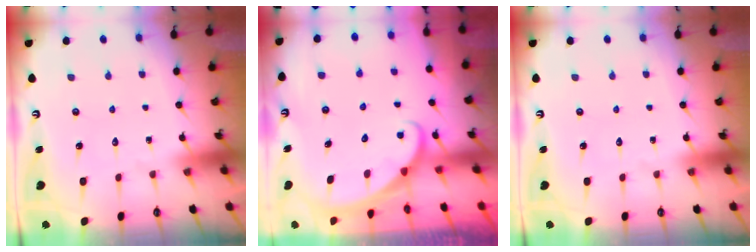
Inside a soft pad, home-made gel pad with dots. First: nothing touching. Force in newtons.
{"total": 1.6, "press": 1.6, "slide": 0.0}
{"total": 0.0}